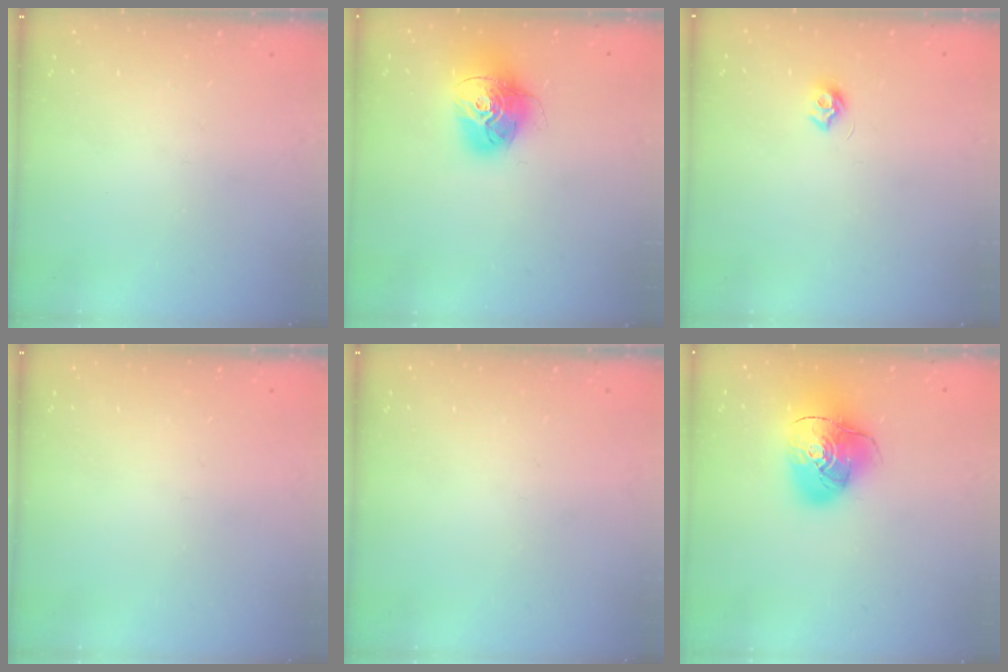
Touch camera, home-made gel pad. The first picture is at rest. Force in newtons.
{"total": 15.3, "press": 15.2, "slide": 1.8}
{"total": 6.4, "press": 6.3, "slide": 0.6}
{"total": 0.0}
{"total": 0.0}
{"total": 15.6, "press": 15.4, "slide": 2.4}